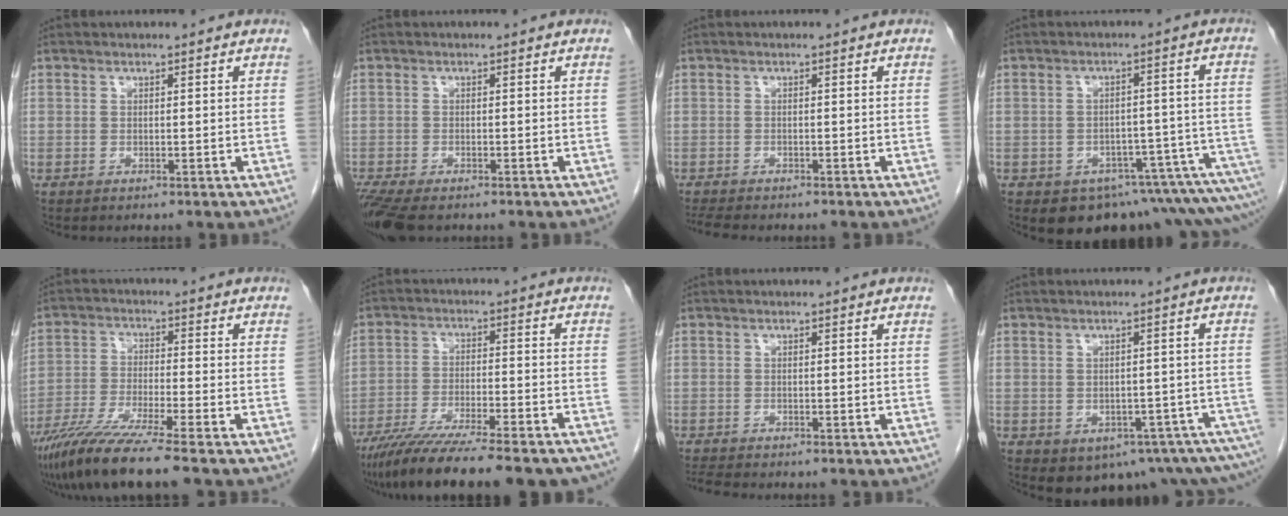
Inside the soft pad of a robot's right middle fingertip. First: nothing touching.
{"total": 7.1, "force": [-5.4, 2.3, 4.0], "torque": [-0.076, -0.016, -0.092]}
{"total": 5.2, "force": [-4.5, 0.9, 2.4], "torque": [-0.039, -0.012, -0.068]}
{"total": 13.9, "force": [-12.3, 3.5, 5.2], "torque": [0.003, 0.041, -0.141]}
{"total": 11.0, "force": [-8.5, -0.9, 6.8], "torque": [-0.121, -0.038, -0.151]}
{"total": 21.3, "force": [-18.3, 2.3, 10.6], "torque": [-0.128, -0.028, -0.268]}
{"total": 2.4, "force": [-2.3, 0.0, 0.8], "torque": [-0.019, -0.011, -0.038]}
{"total": 13.5, "force": [-9.4, 6.5, 7.2], "torque": [-0.062, 0.007, -0.102]}